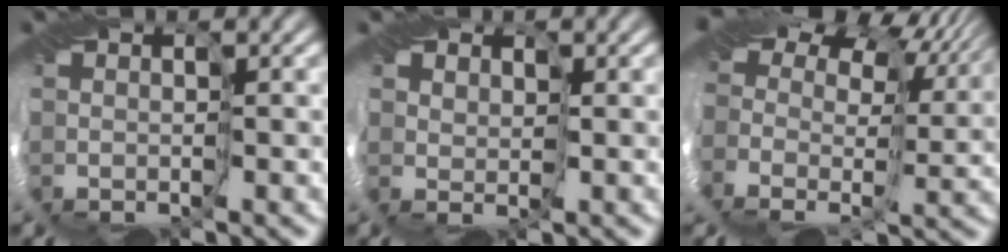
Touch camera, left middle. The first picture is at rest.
{"total": 2.9, "force": [1.5, 2.2, 1.0], "torque": [-0.022, -0.002, 0.020]}
{"total": 14.2, "force": [6.6, 9.3, 8.4], "torque": [-0.162, 0.045, 0.101]}